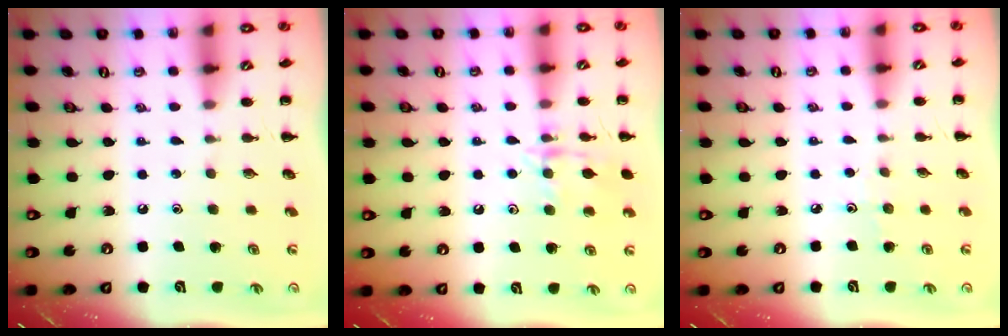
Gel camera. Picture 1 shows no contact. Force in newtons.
{"total": 11.9, "press": 11.9, "slide": 1.0}
{"total": 2.9, "press": 2.7, "slide": 1.2}